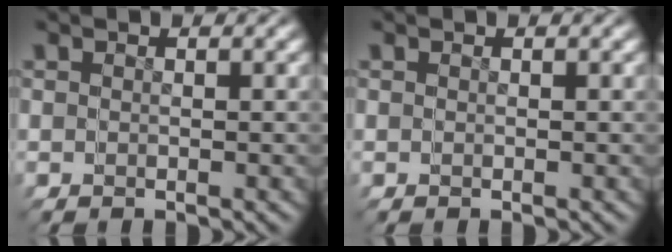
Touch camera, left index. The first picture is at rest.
{"total": 0.0}